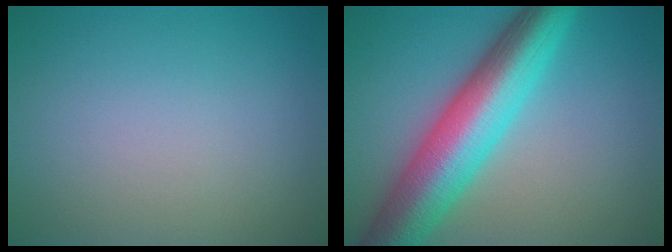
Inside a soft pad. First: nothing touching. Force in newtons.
{"total": 10.3, "press": 10.3, "slide": 0.3}